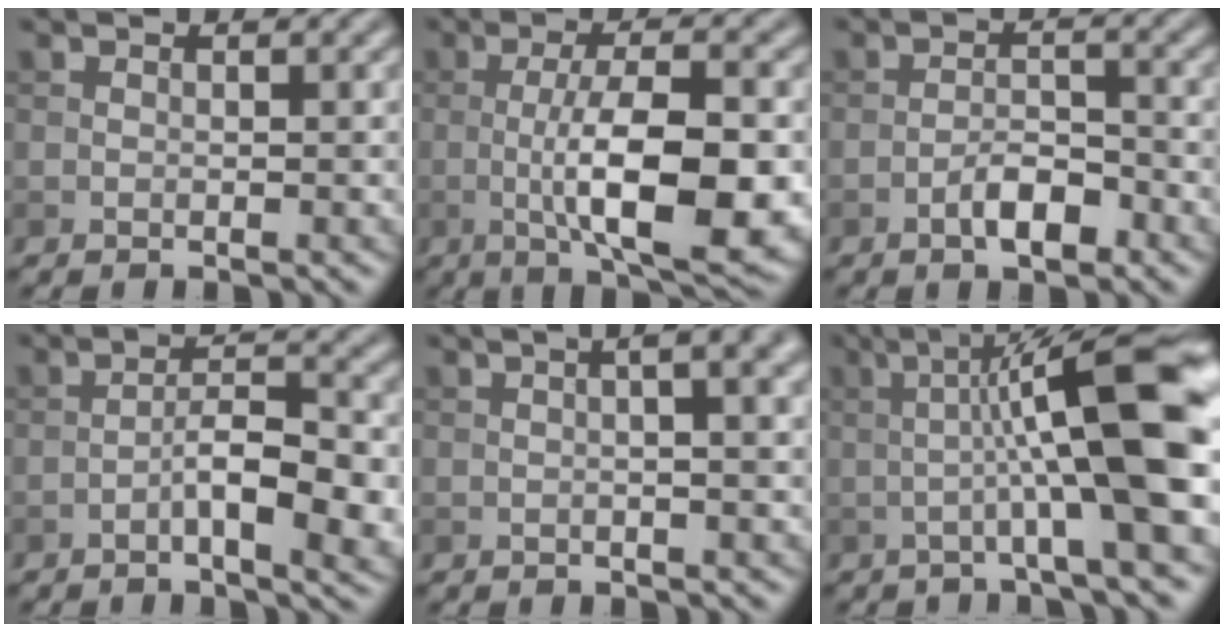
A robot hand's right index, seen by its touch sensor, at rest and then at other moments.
{"total": 10.4, "force": [-1.7, 3.1, 9.8], "torque": [-0.156, -0.005, -0.028]}
{"total": 3.2, "force": [-1.8, 1.2, 2.4], "torque": [-0.037, 0.008, -0.034]}
{"total": 6.2, "force": [-2.1, 1.8, 5.6], "torque": [-0.092, 0.009, -0.035]}
{"total": 6.6, "force": [2.1, 2.5, 5.8], "torque": [-0.049, 0.026, 0.001]}
{"total": 10.9, "force": [-0.1, 1.2, 10.9], "torque": [-0.152, 0.021, -0.005]}